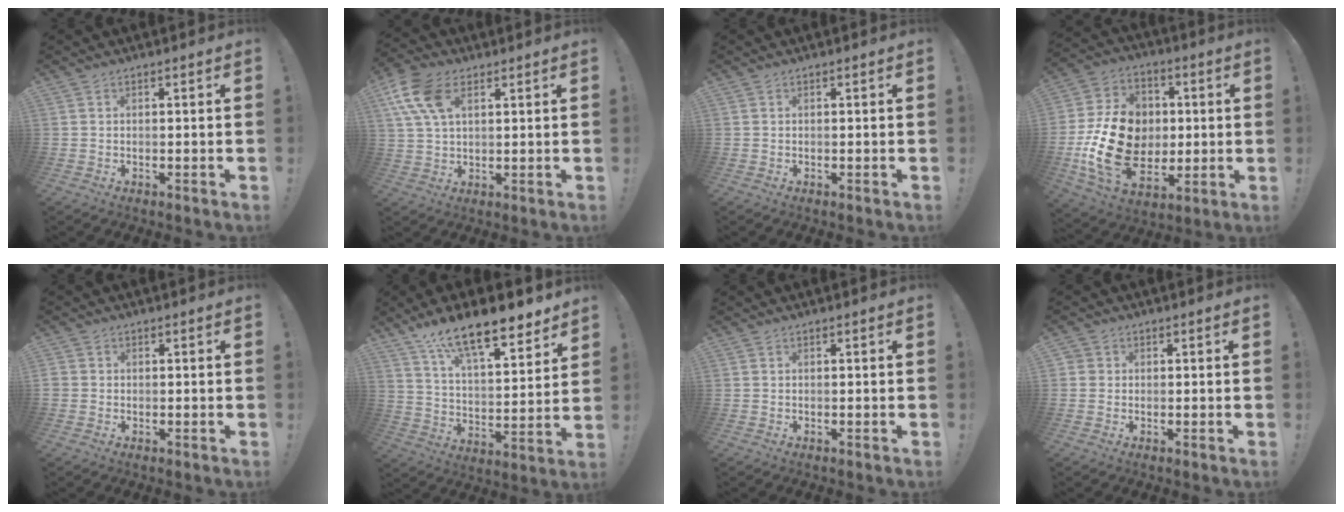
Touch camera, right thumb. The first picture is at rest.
{"total": 12.4, "force": [5.1, 7.5, 8.4], "torque": [-0.166, -0.009, 0.098]}
{"total": 0.0}
{"total": 22.2, "force": [-1.7, 16.9, 14.3], "torque": [-0.265, 0.011, -0.007]}
{"total": 1.5, "force": [0.0, 1.4, 0.5], "torque": [-0.006, 0.005, 0.002]}
{"total": 16.4, "force": [12.7, 4.6, 9.3], "torque": [-0.162, -0.092, 0.222]}
{"total": 0.0}
{"total": 2.0, "force": [0.3, 1.9, 0.6], "torque": [-0.005, 0.001, 0.006]}